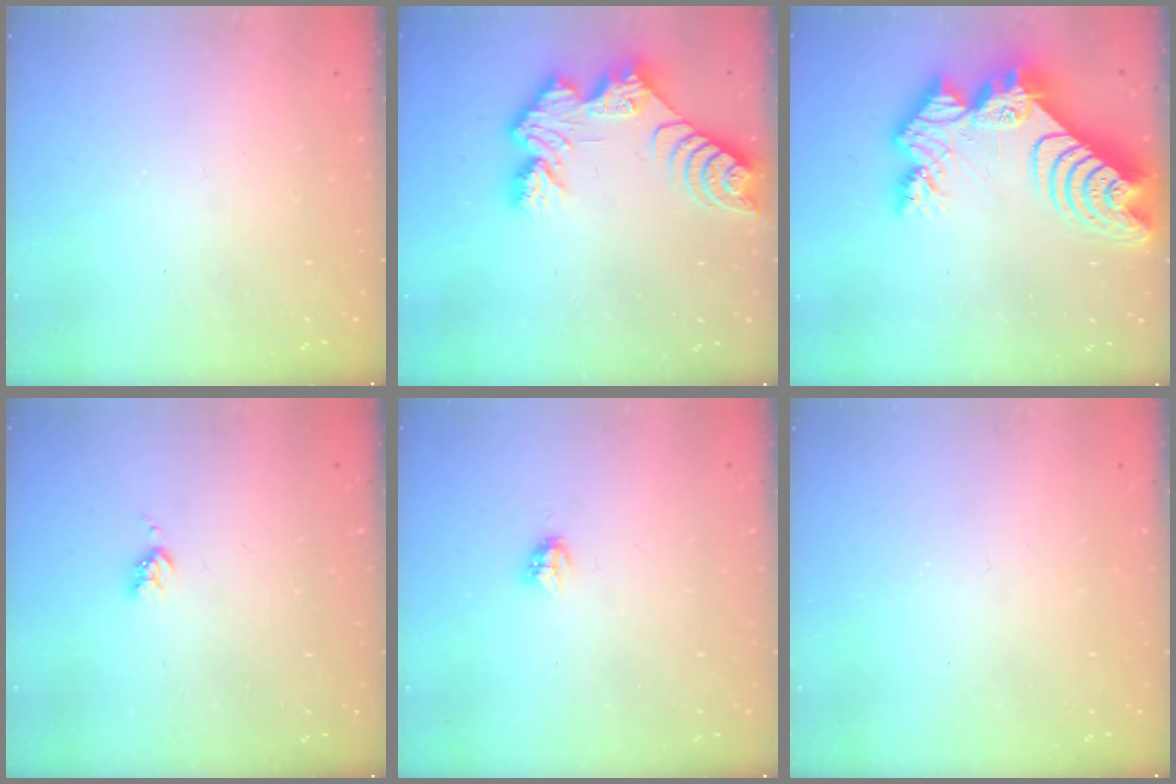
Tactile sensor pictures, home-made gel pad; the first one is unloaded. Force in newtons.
{"total": 11.4, "press": 11.3, "slide": 0.9}
{"total": 19.7, "press": 19.6, "slide": 1.9}
{"total": 3.2, "press": 3.2, "slide": 0.5}
{"total": 2.8, "press": 2.7, "slide": 0.4}
{"total": 0.0}